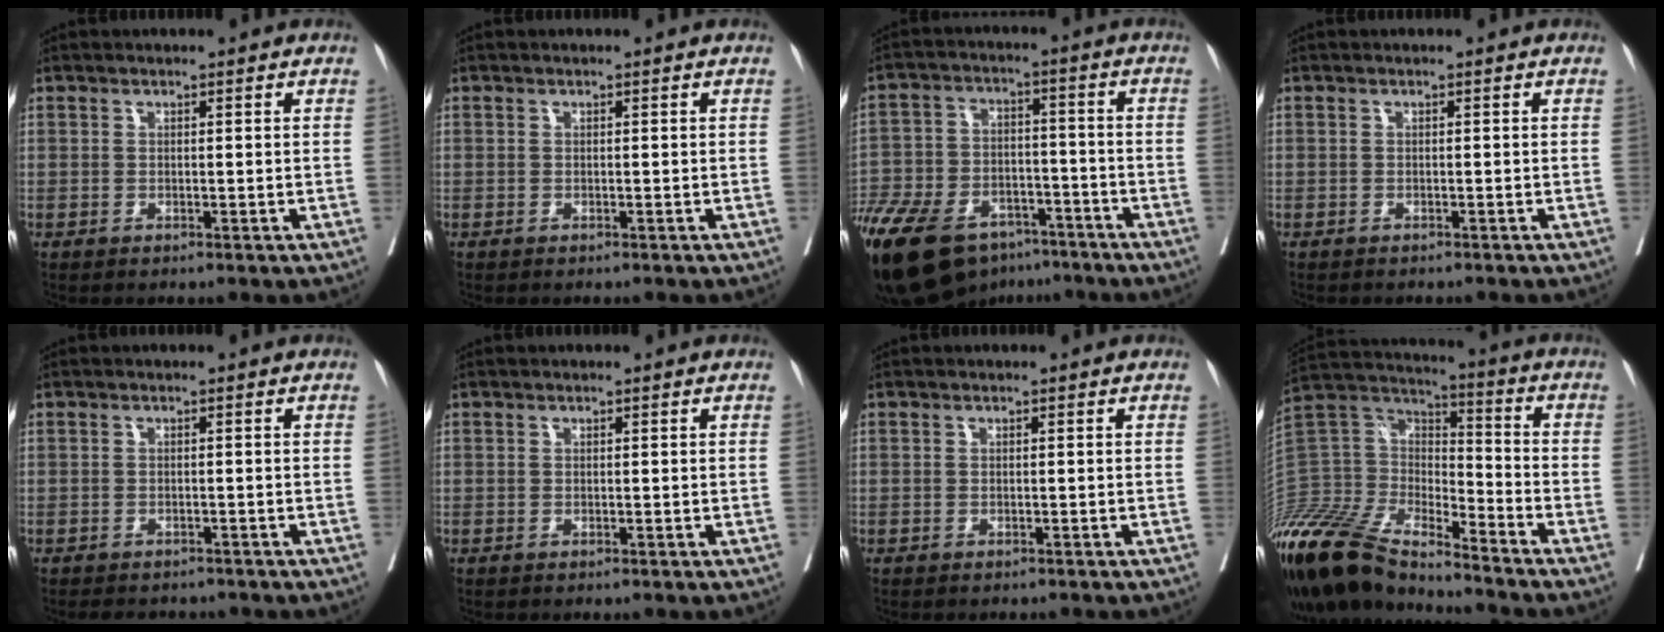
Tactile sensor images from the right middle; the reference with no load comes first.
{"total": 0.0}
{"total": 26.3, "force": [-17.5, 13.5, 14.2], "torque": [-0.353, -0.030, -0.285]}
{"total": 2.4, "force": [-2.2, 0.5, 0.9], "torque": [-0.013, -0.003, -0.026]}
{"total": 5.2, "force": [-4.7, 1.7, 1.3], "torque": [-0.008, -0.001, -0.059]}
{"total": 0.0}
{"total": 1.1, "force": [-1.0, 0.2, 0.3], "torque": [-0.005, -0.001, -0.016]}
{"total": 21.9, "force": [-18.8, 5.2, 10.1], "torque": [-0.225, 0.003, -0.361]}